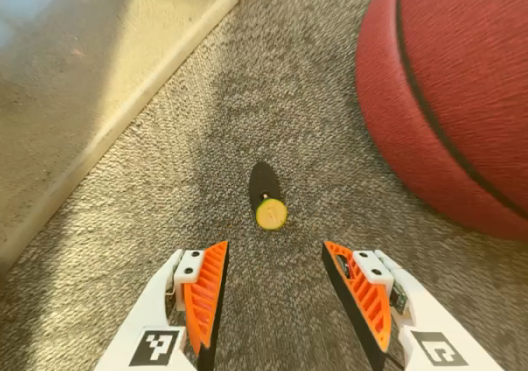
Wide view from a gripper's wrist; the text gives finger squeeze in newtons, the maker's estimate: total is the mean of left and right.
{"total": 0.0}